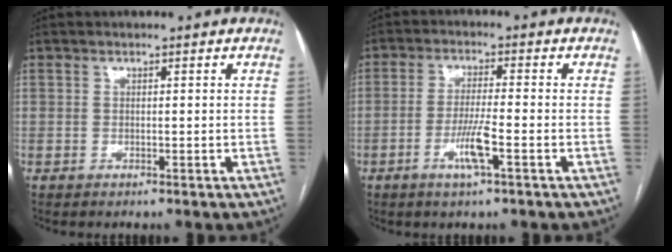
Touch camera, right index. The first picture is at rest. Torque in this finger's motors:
{"motor_torque": [0.71, -0.15, 0.53, 0.11]}